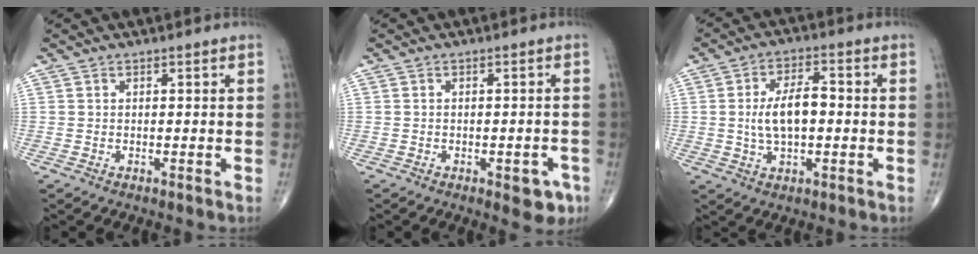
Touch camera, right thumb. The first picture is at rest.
{"total": 4.7, "force": [-2.3, 2.2, 3.4], "torque": [-0.020, 0.007, -0.023]}
{"total": 8.7, "force": [-0.2, 4.3, 7.6], "torque": [-0.135, 0.012, -0.005]}